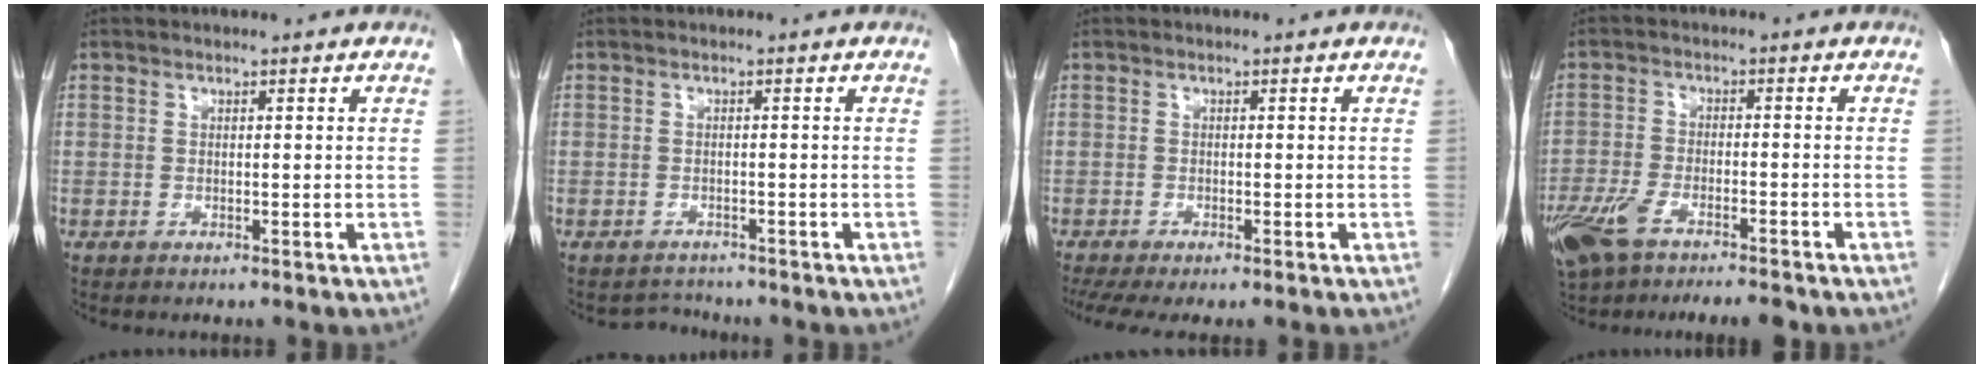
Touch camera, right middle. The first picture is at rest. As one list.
[{"total": 1.7, "force": [-1.6, 0.4, -0.6], "torque": [0.008, -0.007, -0.023]}, {"total": 5.9, "force": [-4.6, 1.0, 3.6], "torque": [-0.057, -0.010, -0.075]}, {"total": 12.2, "force": [-8.7, 3.7, 7.8], "torque": [-0.156, -0.010, -0.142]}]